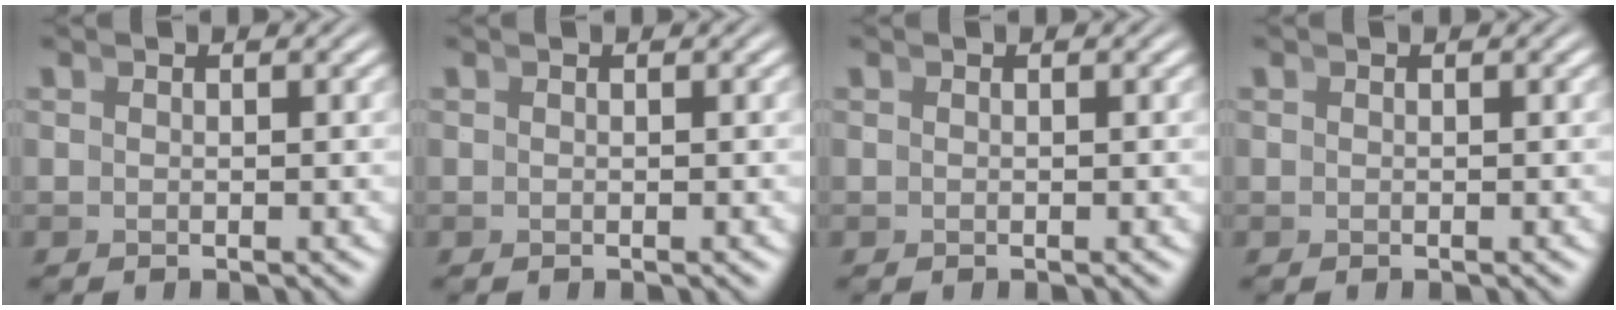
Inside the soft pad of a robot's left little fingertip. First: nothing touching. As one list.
[{"total": 0.0}, {"total": 0.0}, {"total": 0.0}]